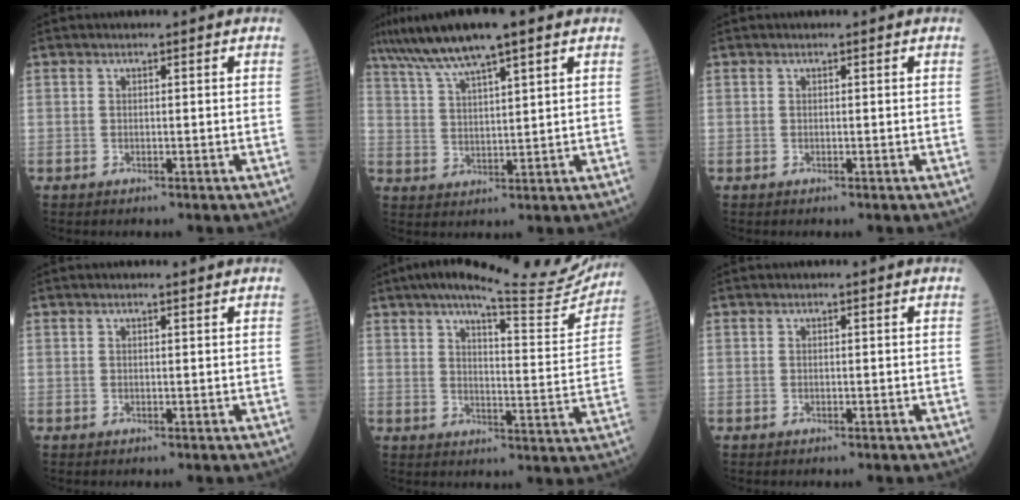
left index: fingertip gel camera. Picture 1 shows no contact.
{"total": 11.2, "force": [8.3, 1.3, 7.4], "torque": [-0.141, 0.025, 0.152]}
{"total": 0.0}
{"total": 1.1, "force": [1.0, 0.3, 0.4], "torque": [-0.013, 0.009, 0.017]}
{"total": 21.5, "force": [19.2, 3.0, 9.2], "torque": [-0.128, -0.029, 0.234]}
{"total": 0.0}